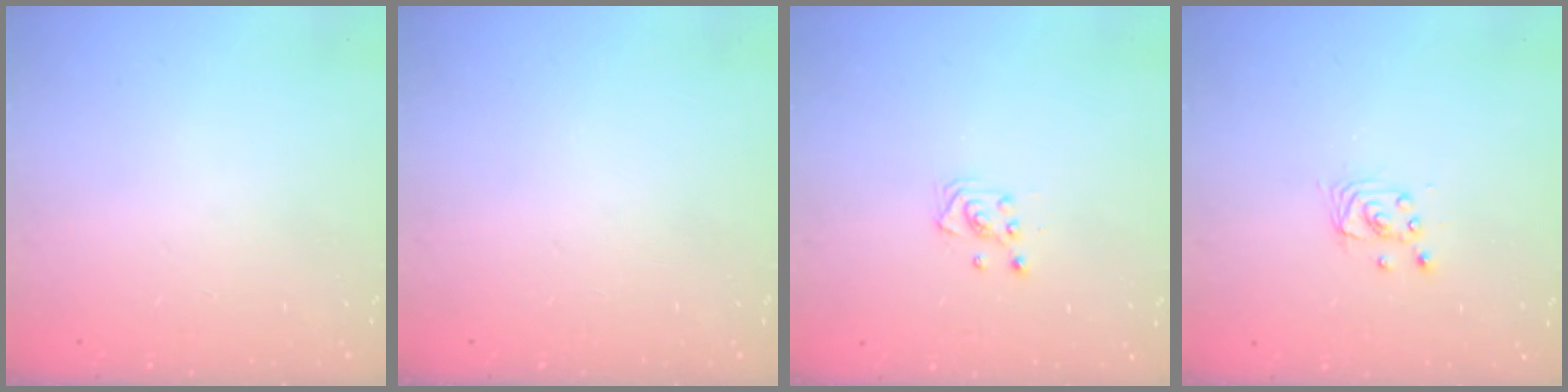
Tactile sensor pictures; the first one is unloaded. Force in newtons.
{"total": 0.0}
{"total": 3.1, "press": 3.1, "slide": 0.2}
{"total": 2.8, "press": 2.8, "slide": 0.1}